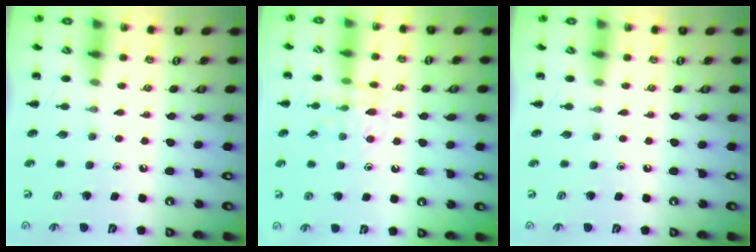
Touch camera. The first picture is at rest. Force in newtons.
{"total": 10.0, "press": 10.0, "slide": 0.8}
{"total": 0.0}